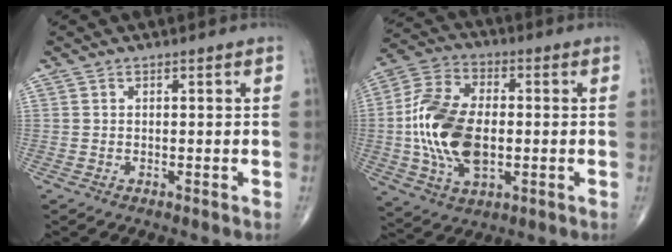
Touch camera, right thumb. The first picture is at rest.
{"total": 17.4, "force": [-1.1, 10.1, 14.1], "torque": [-0.272, 0.013, -0.020]}